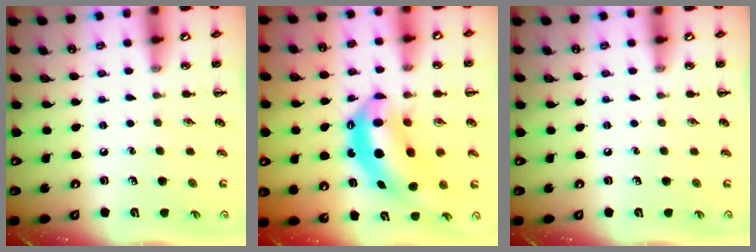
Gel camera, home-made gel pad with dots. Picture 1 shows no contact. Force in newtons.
{"total": 8.9, "press": 8.6, "slide": 2.3}
{"total": 0.0}